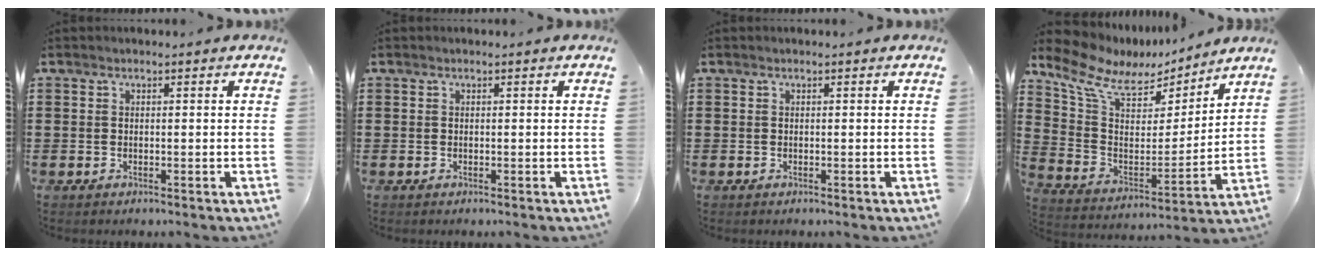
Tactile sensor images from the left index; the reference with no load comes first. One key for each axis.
{"total": 0.0}
{"total": 0.0}
{"total": 9.6, "fx": 7.4, "fy": 4.3, "fz": 4.2, "tx": -0.122, "ty": -0.039, "tz": 0.132}